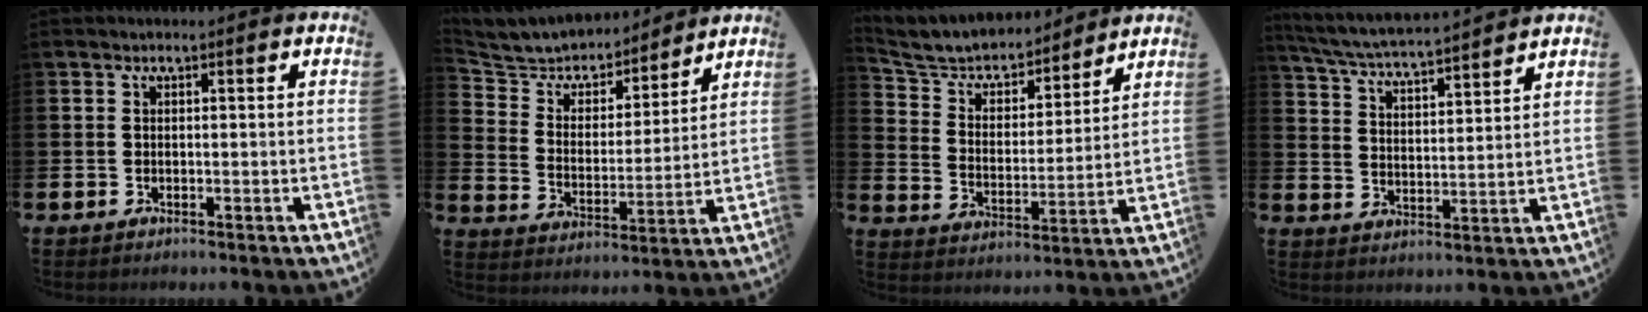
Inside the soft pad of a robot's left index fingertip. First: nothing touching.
{"total": 6.7, "force": [6.4, 2.1, 0.6], "torque": [-0.057, -0.047, 0.112]}
{"total": 6.8, "force": [6.4, 2.1, 1.1], "torque": [-0.064, -0.045, 0.110]}
{"total": 5.4, "force": [5.2, -0.1, 1.1], "torque": [-0.046, -0.043, 0.088]}